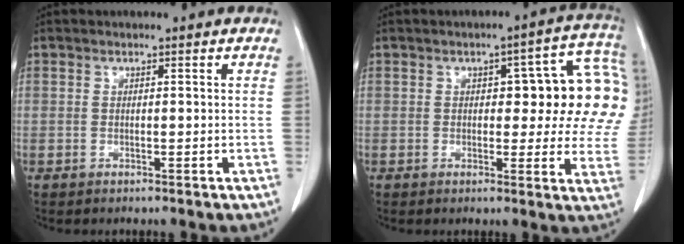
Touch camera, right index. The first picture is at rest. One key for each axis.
{"total": 14.1, "fx": 2.6, "fy": 5.5, "fz": 12.7, "tx": -0.141, "ty": 0.030, "tz": 0.025}